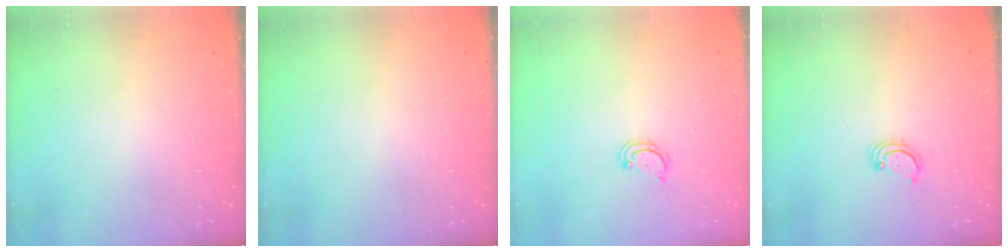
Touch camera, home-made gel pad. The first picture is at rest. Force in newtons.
{"total": 0.0}
{"total": 2.4, "press": 2.4, "slide": 0.2}
{"total": 2.5, "press": 2.5, "slide": 0.3}